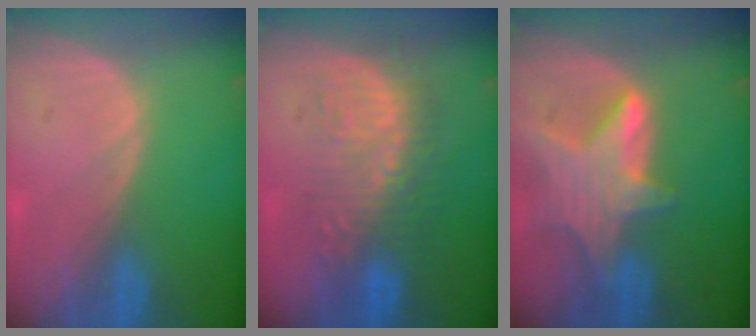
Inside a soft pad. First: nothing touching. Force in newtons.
{"total": 8.8, "press": 8.6, "slide": 1.4}
{"total": 7.5, "press": 7.0, "slide": 2.9}